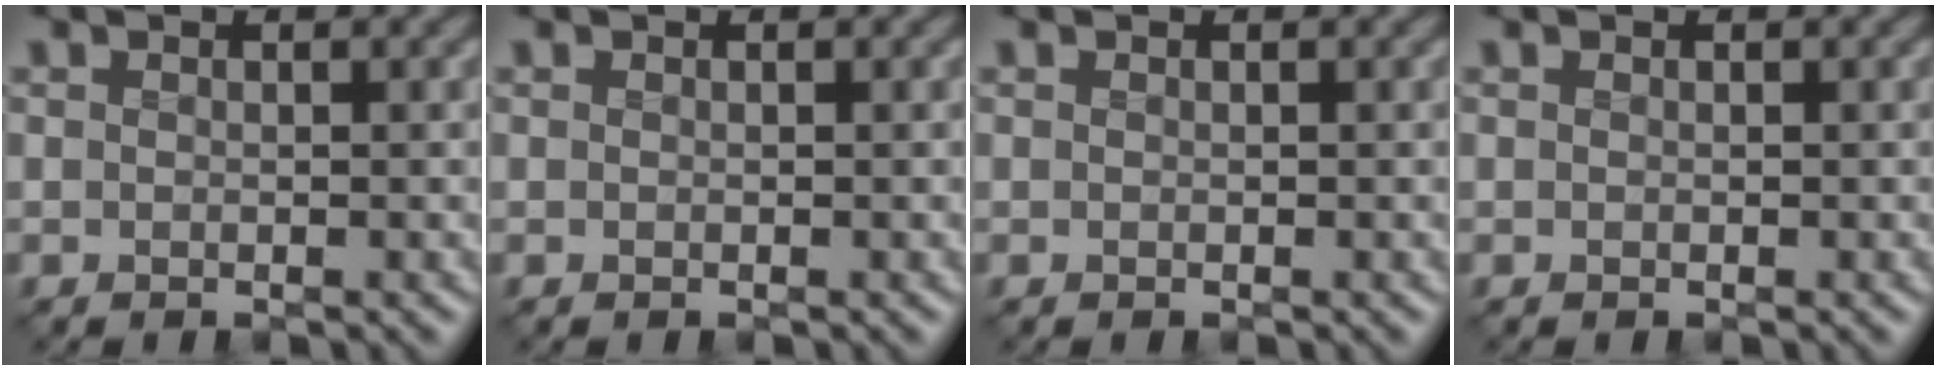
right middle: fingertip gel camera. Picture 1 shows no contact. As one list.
[{"total": 0.0}, {"total": 0.0}, {"total": 0.0}]